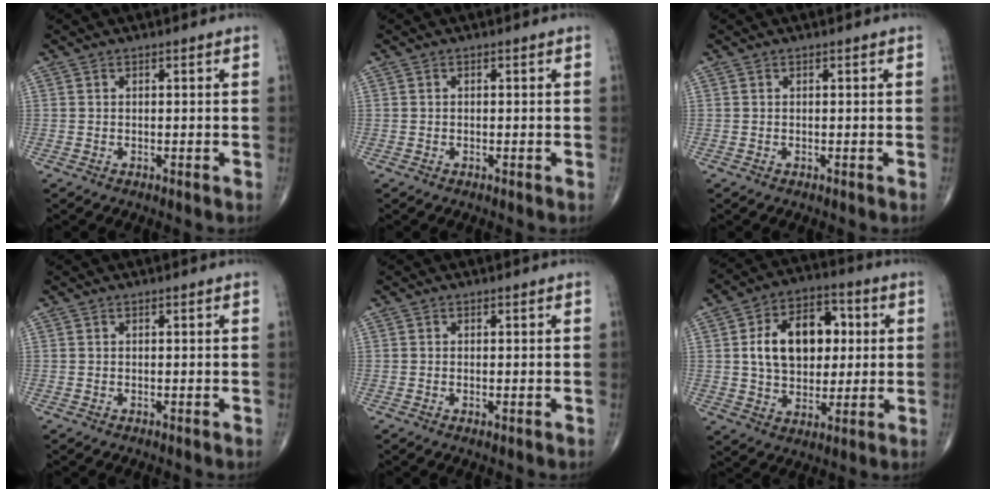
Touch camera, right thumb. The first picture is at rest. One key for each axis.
{"total": 0.0}
{"total": 0.0}
{"total": 0.0}
{"total": 0.9, "fx": -0.3, "fy": 0.3, "fz": 0.8, "tx": -0.017, "ty": -0.004, "tz": -0.005}
{"total": 16.0, "fx": 2.5, "fy": 10.8, "fz": 11.6, "tx": -0.150, "ty": 0.012, "tz": 0.040}